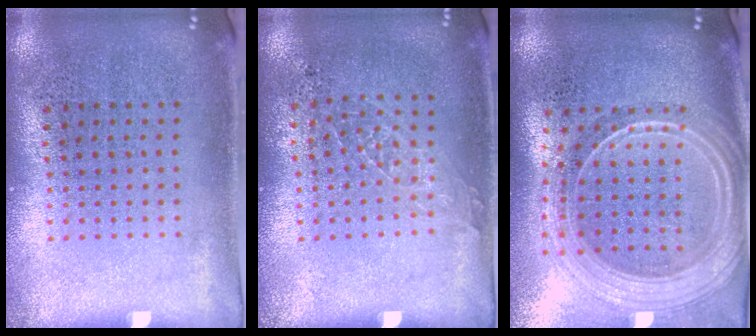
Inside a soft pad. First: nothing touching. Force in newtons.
{"total": 0.9, "press": 0.8, "slide": 0.2}
{"total": 2.5, "press": 2.2, "slide": 1.3}